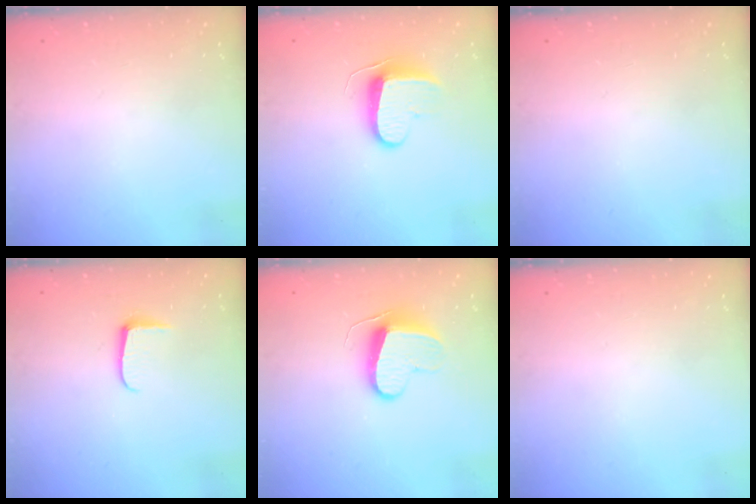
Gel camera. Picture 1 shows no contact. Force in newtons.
{"total": 9.5, "press": 9.5, "slide": 0.8}
{"total": 0.0}
{"total": 6.2, "press": 6.1, "slide": 0.8}
{"total": 11.2, "press": 11.1, "slide": 0.8}
{"total": 0.0}